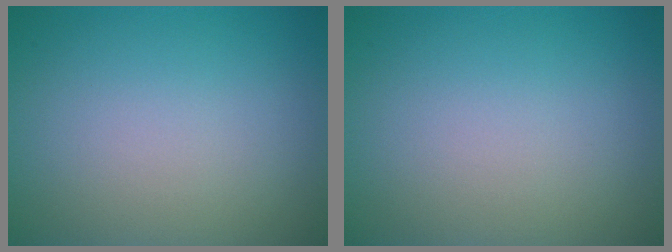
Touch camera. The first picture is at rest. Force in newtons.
{"total": 0.0}